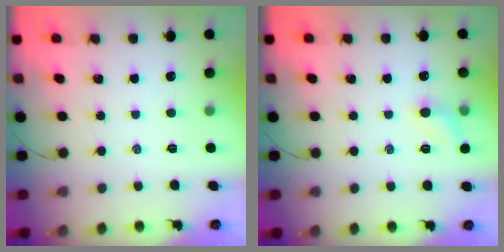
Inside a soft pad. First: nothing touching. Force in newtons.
{"total": 6.0, "press": 5.7, "slide": 1.8}